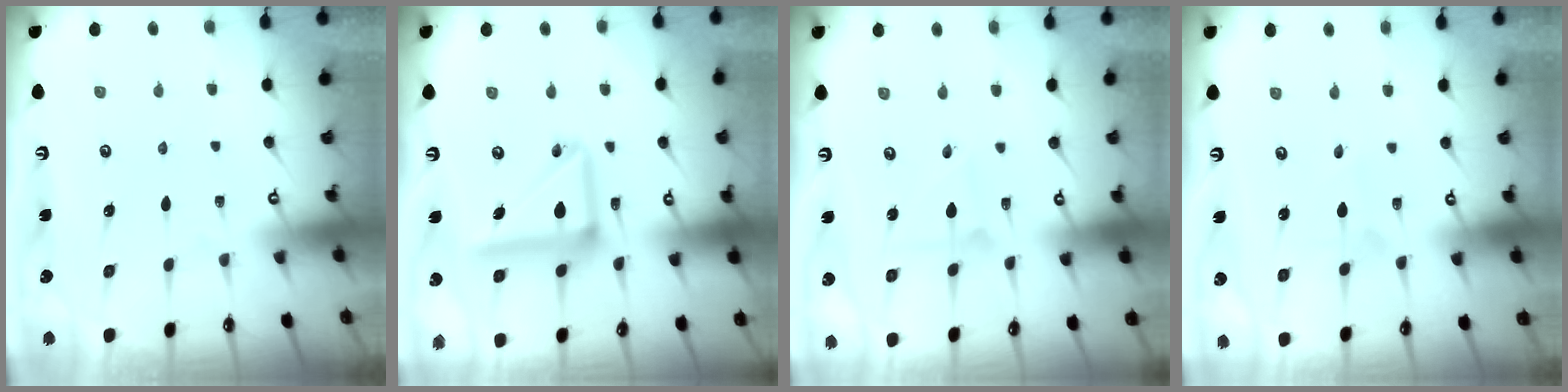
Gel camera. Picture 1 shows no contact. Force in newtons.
{"total": 14.1, "press": 14.0, "slide": 1.7}
{"total": 3.4, "press": 3.4, "slide": 0.4}
{"total": 2.6, "press": 2.6, "slide": 0.2}